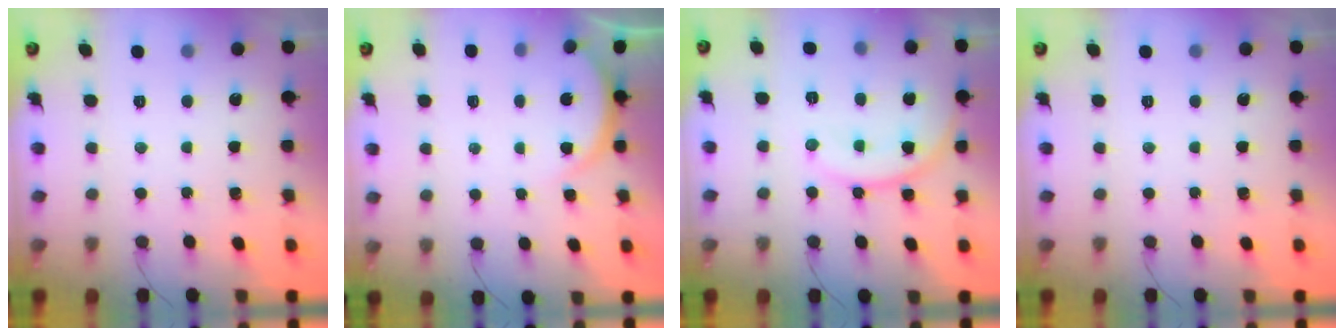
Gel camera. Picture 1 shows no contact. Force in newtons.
{"total": 3.4, "press": 3.3, "slide": 0.5}
{"total": 12.1, "press": 12.1, "slide": 0.5}
{"total": 0.0}